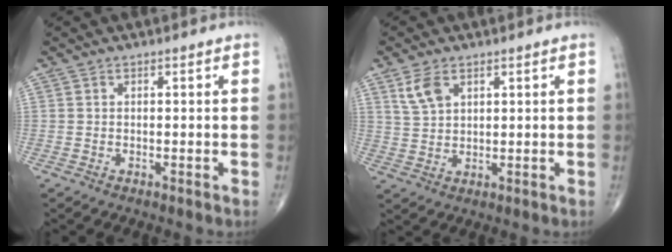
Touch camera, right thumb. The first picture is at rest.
{"total": 4.8, "force": [2.6, 2.8, 3.0], "torque": [-0.055, -0.006, 0.057]}